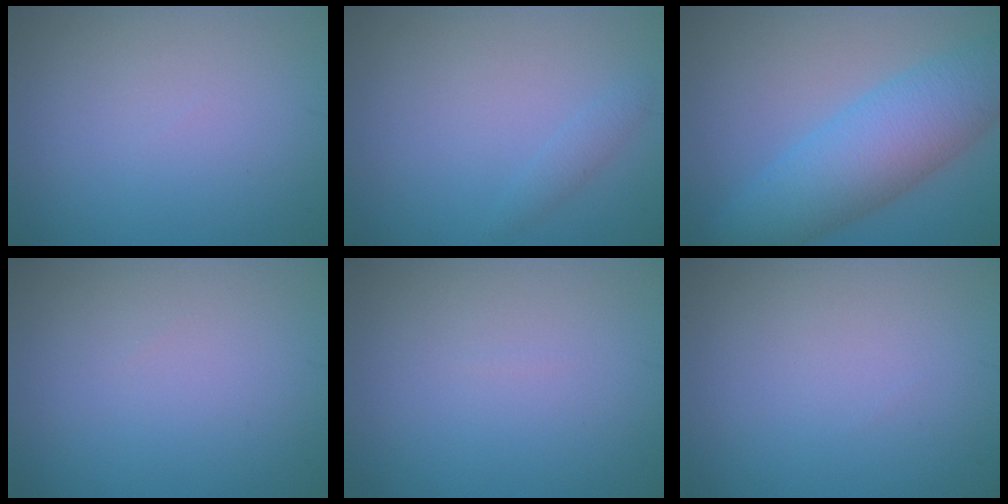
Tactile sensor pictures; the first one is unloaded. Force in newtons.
{"total": 1.0, "press": 1.0, "slide": 0.1}
{"total": 8.0, "press": 8.0, "slide": 0.1}
{"total": 0.0}
{"total": 0.0}
{"total": 0.0}